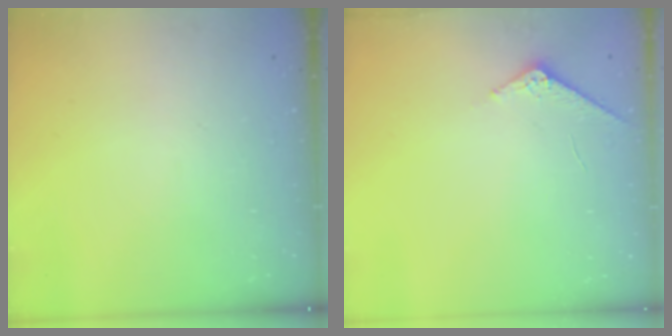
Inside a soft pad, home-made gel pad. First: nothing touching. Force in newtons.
{"total": 3.9, "press": 3.9, "slide": 0.5}